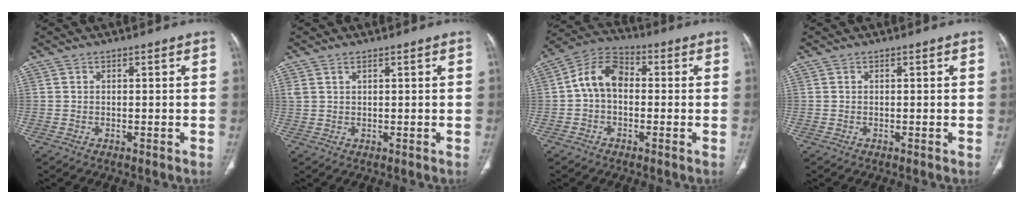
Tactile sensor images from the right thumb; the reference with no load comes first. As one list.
[{"total": 1.4, "force": [1.0, 0.5, 0.9], "torque": [-0.022, 0.004, 0.026]}, {"total": 9.0, "force": [0.0, 6.2, 6.5], "torque": [-0.104, 0.029, -0.016]}, {"total": 0.0}]